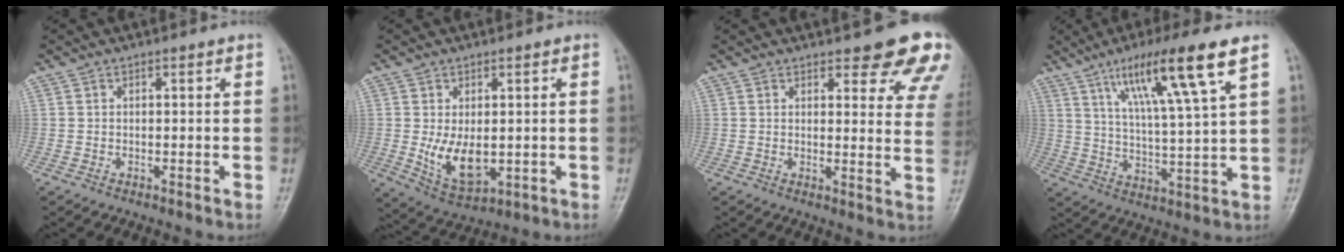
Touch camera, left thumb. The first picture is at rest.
{"total": 8.0, "force": [-0.5, 4.7, 6.4], "torque": [-0.097, -0.018, 0.009]}
{"total": 14.0, "force": [10.5, 4.4, 8.1], "torque": [-0.047, -0.051, 0.103]}
{"total": 15.2, "force": [8.1, 1.0, 12.9], "torque": [-0.226, -0.025, 0.141]}